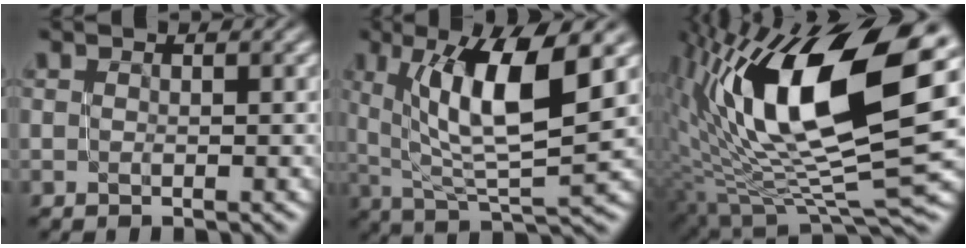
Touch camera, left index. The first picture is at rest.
{"total": 9.7, "force": [2.8, 2.7, 8.9], "torque": [-0.139, -0.001, 0.056]}
{"total": 17.4, "force": [4.0, 7.3, 15.3], "torque": [-0.289, 0.011, 0.064]}